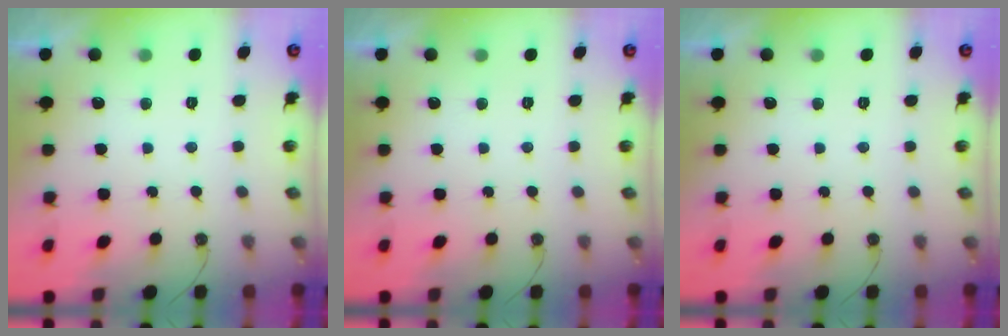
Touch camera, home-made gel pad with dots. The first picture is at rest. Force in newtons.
{"total": 0.0}
{"total": 0.0}